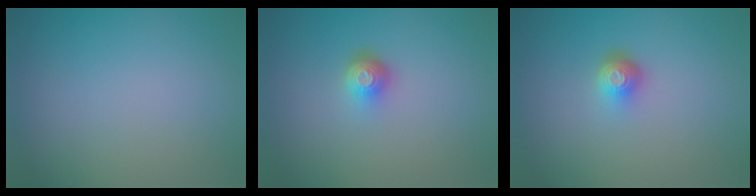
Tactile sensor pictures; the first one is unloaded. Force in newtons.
{"total": 1.9, "press": 1.4, "slide": 1.3}
{"total": 1.9, "press": 1.4, "slide": 1.3}